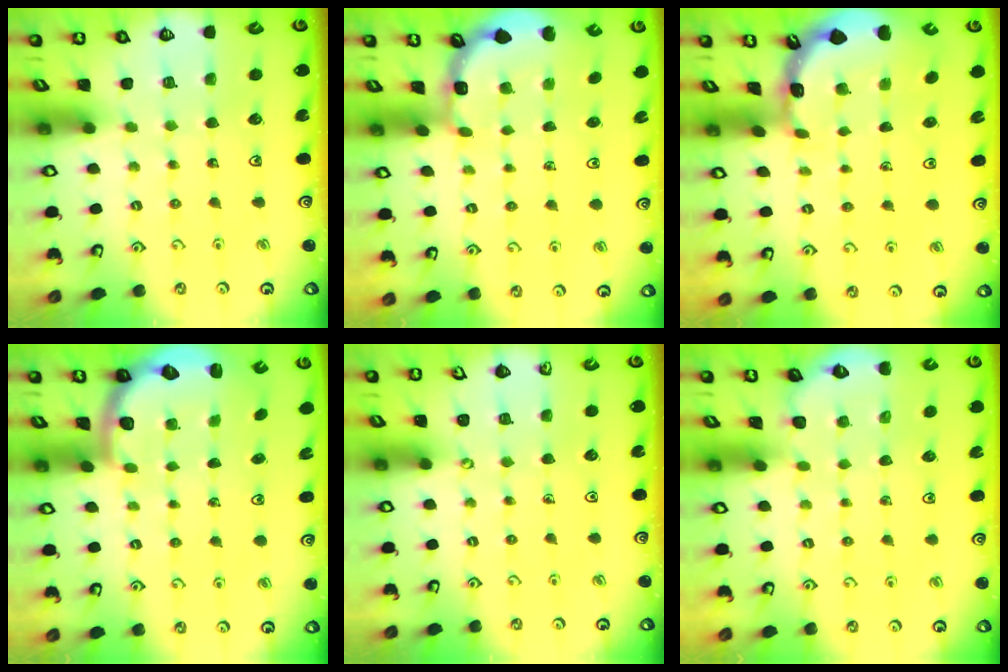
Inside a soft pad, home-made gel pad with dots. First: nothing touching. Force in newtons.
{"total": 1.9, "press": 1.9, "slide": 0.3}
{"total": 1.6, "press": 1.6, "slide": 0.1}
{"total": 2.6, "press": 1.9, "slide": 1.7}
{"total": 0.0}
{"total": 2.0, "press": 2.0, "slide": 0.1}